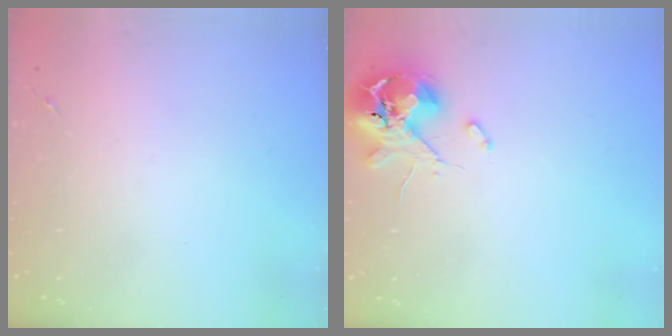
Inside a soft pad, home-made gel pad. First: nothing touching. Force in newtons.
{"total": 10.7, "press": 10.6, "slide": 1.6}